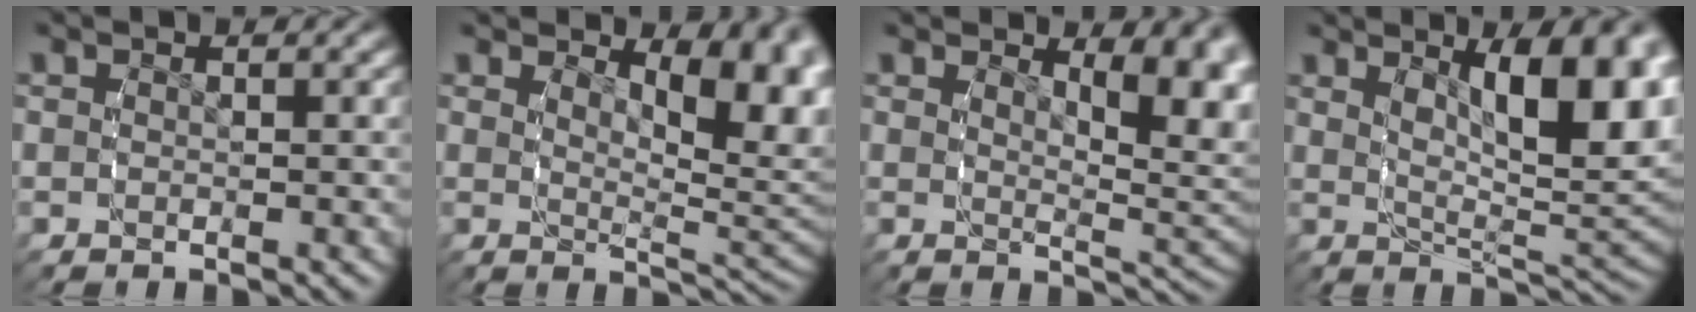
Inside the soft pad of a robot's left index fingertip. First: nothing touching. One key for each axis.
{"total": 6.3, "fx": 2.5, "fy": 2.0, "fz": 5.4, "tx": -0.048, "ty": -0.008, "tz": 0.042}
{"total": 5.3, "fx": 2.3, "fy": 1.3, "fz": 4.6, "tx": -0.034, "ty": -0.009, "tz": 0.040}
{"total": 9.2, "fx": 2.4, "fy": 3.0, "fz": 8.3, "tx": -0.113, "ty": -0.014, "tz": 0.049}